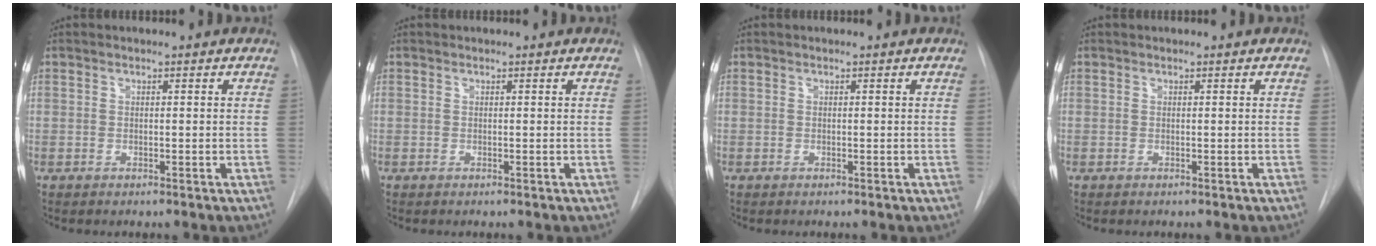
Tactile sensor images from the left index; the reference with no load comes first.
{"total": 0.0}
{"total": 0.0}
{"total": 0.0}